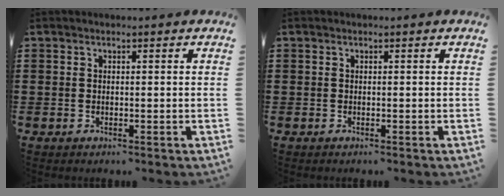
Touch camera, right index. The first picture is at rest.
{"total": 0.0}